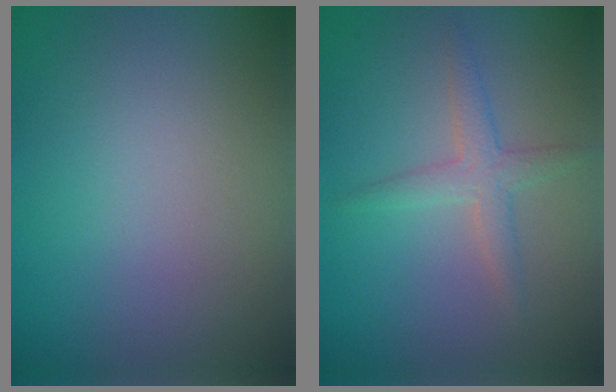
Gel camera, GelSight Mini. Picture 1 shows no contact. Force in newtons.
{"total": 2.4, "press": 2.4, "slide": 0.0}